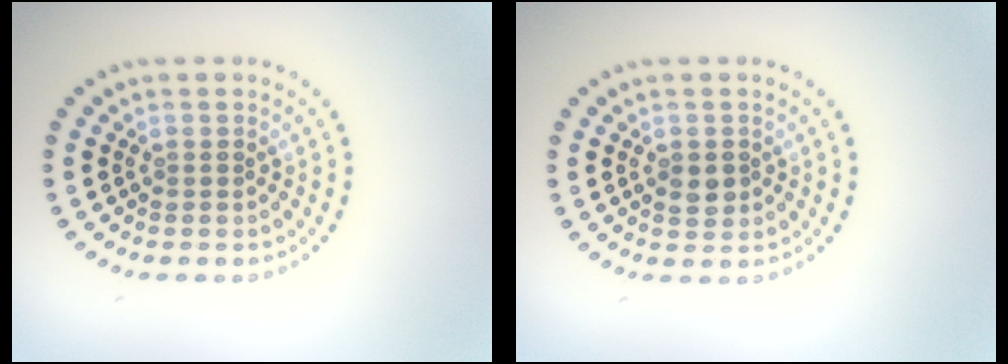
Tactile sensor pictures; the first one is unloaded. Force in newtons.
{"total": 1.6, "press": 1.6, "slide": 0.2}